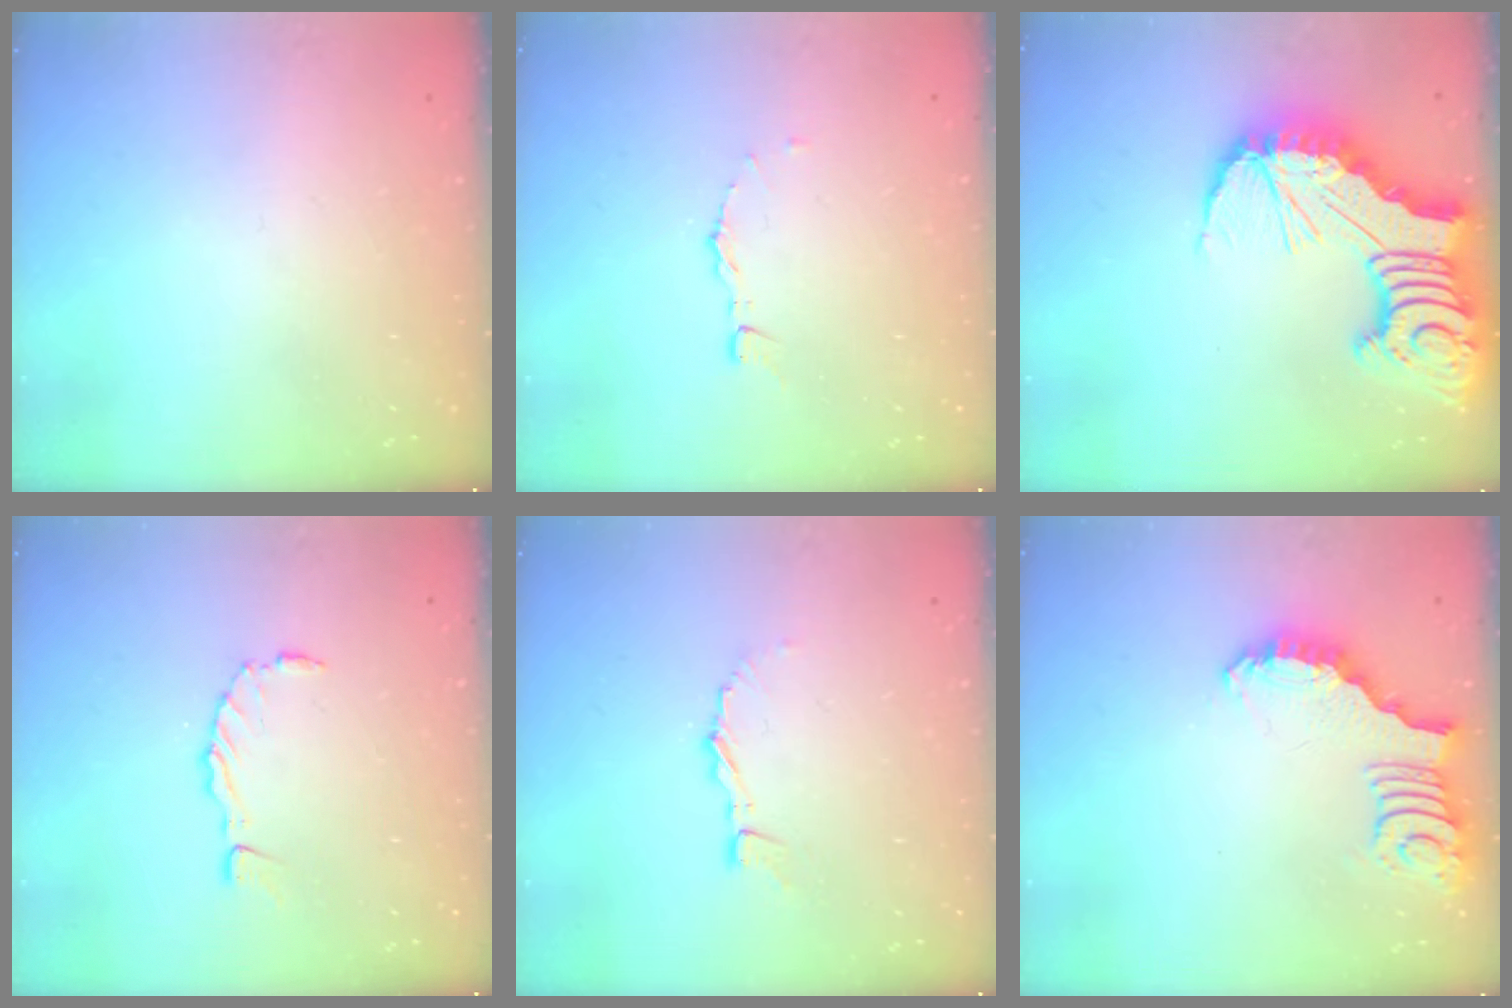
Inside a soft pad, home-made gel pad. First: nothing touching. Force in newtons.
{"total": 4.7, "press": 4.7, "slide": 0.5}
{"total": 20.1, "press": 19.9, "slide": 2.2}
{"total": 1.2, "press": 1.2, "slide": 0.3}
{"total": 3.5, "press": 3.5, "slide": 0.3}
{"total": 2.6, "press": 2.6, "slide": 0.3}